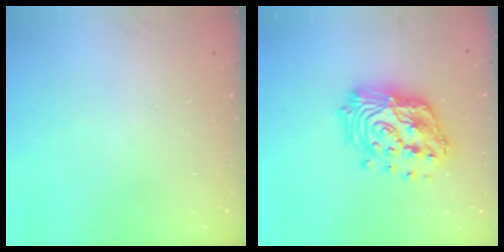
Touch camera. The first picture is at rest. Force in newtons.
{"total": 20.6, "press": 20.4, "slide": 2.2}